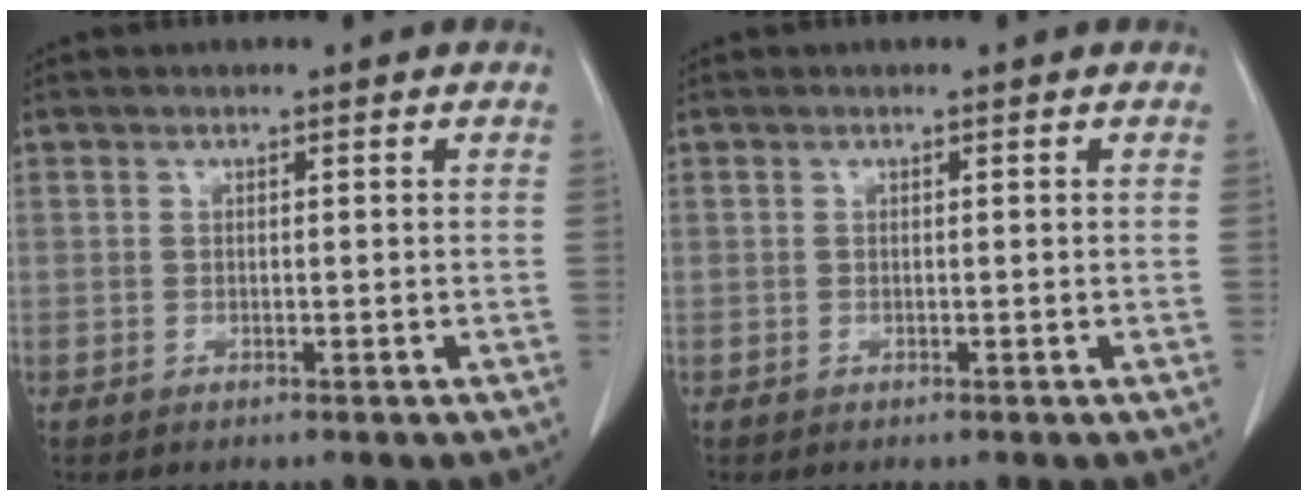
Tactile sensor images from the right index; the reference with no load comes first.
{"total": 0.0}